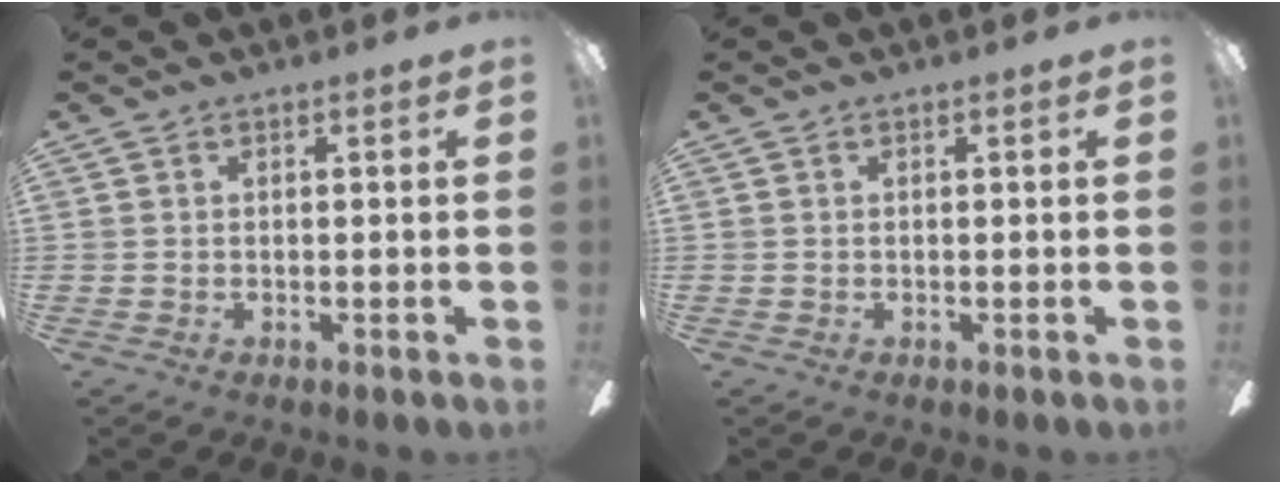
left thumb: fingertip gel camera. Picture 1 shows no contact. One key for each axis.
{"total": 0.0}